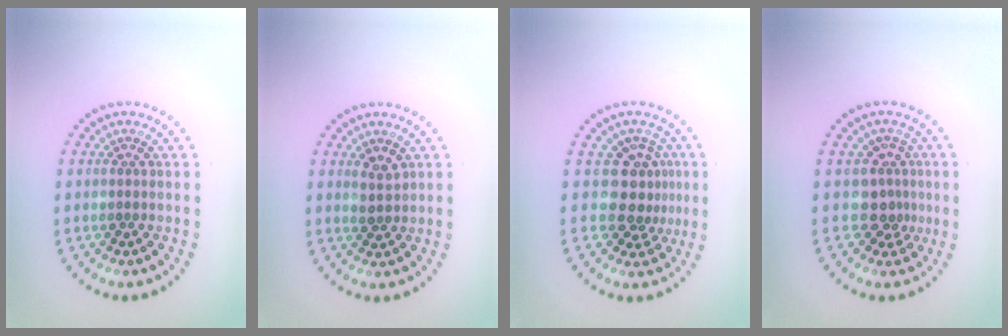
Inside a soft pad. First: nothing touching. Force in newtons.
{"total": 1.2, "press": 1.1, "slide": 0.4}
{"total": 3.2, "press": 2.4, "slide": 2.2}
{"total": 2.8, "press": 2.0, "slide": 2.0}